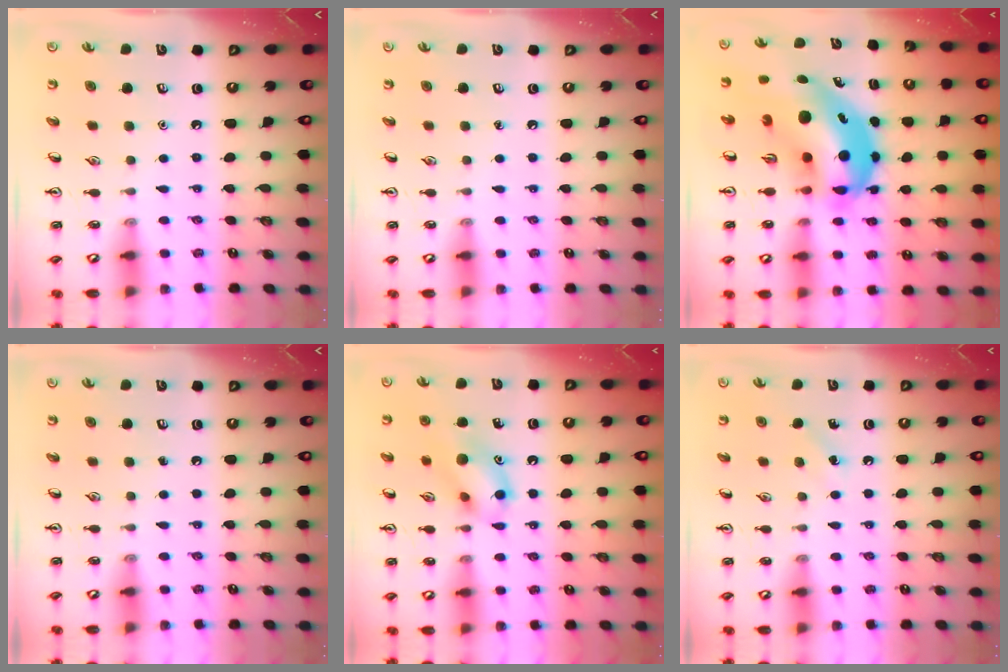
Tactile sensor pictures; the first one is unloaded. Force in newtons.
{"total": 0.0}
{"total": 13.8, "press": 13.2, "slide": 3.9}
{"total": 0.0}
{"total": 12.6, "press": 12.5, "slide": 1.6}
{"total": 4.0, "press": 3.7, "slide": 1.4}